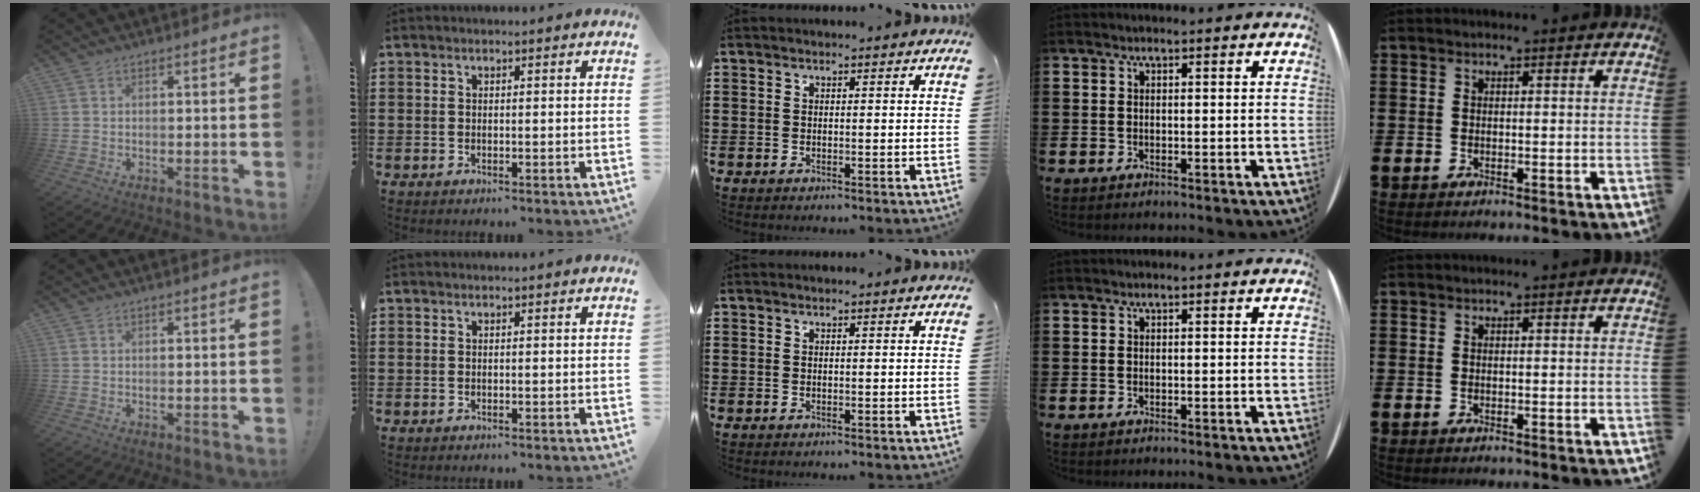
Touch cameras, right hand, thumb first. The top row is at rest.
{}